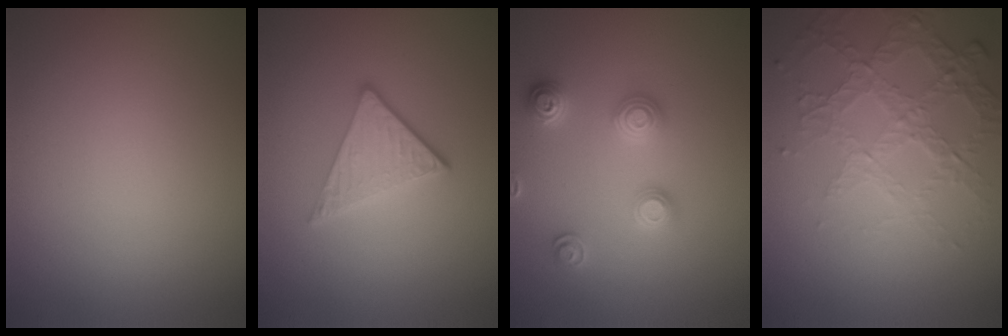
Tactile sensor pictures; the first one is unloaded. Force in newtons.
{"total": 2.8, "press": 2.6, "slide": 1.1}
{"total": 2.8, "press": 2.8, "slide": 0.2}
{"total": 3.8, "press": 3.3, "slide": 1.9}